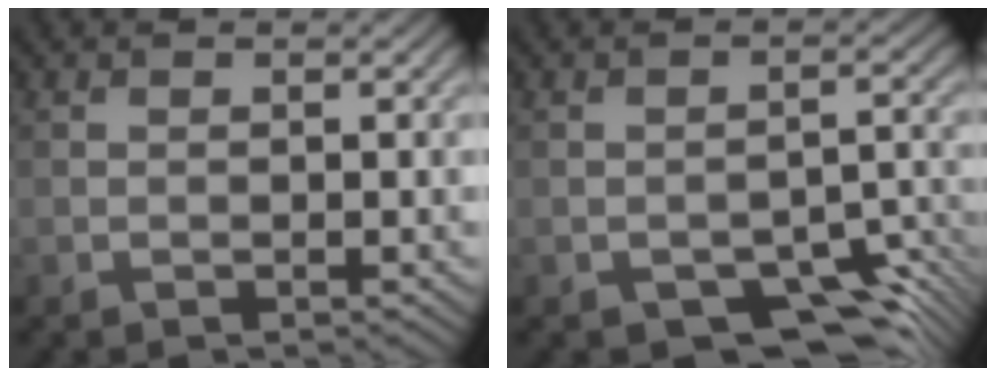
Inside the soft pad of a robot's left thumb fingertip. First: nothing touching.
{"total": 7.0, "force": [-4.8, 3.1, 4.1], "torque": [-0.047, 0.003, -0.071]}